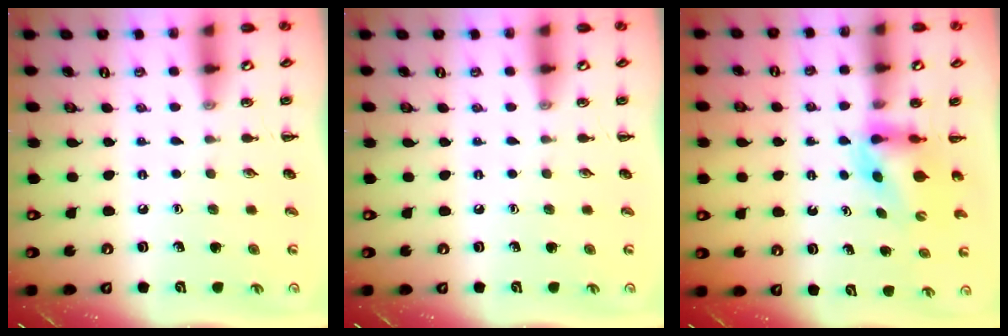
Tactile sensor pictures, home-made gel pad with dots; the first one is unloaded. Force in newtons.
{"total": 0.0}
{"total": 4.1, "press": 3.9, "slide": 1.2}